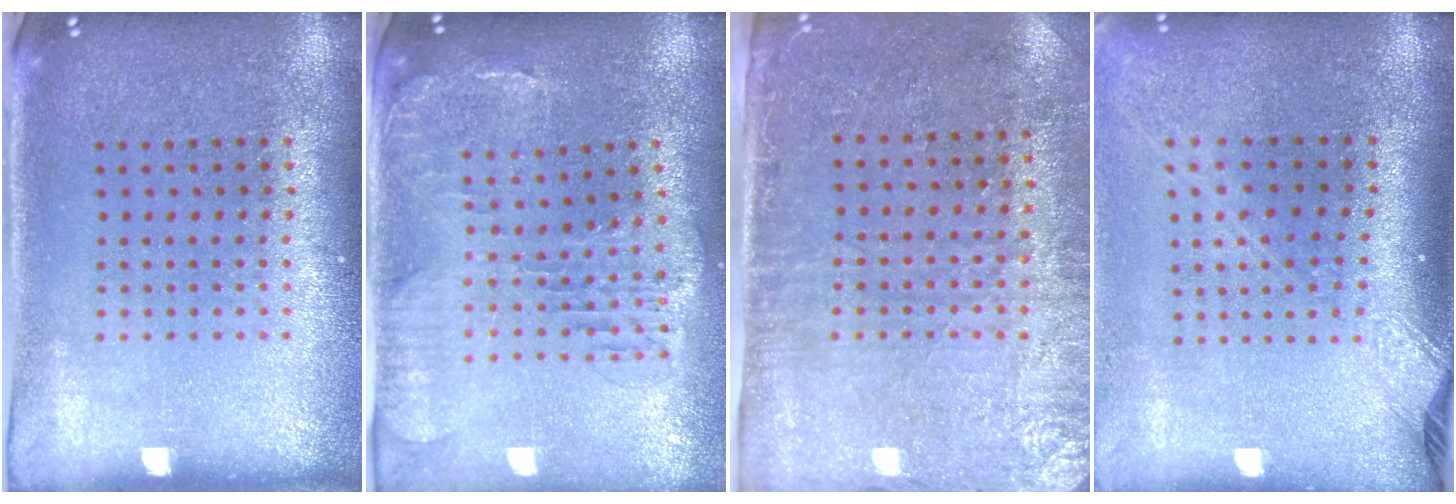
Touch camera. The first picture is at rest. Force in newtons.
{"total": 1.4, "press": 1.3, "slide": 0.3}
{"total": 3.0, "press": 2.6, "slide": 1.4}
{"total": 2.2, "press": 1.7, "slide": 1.4}